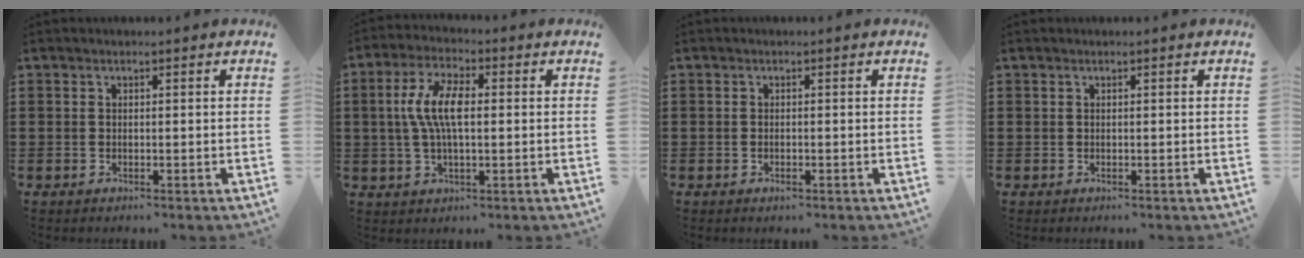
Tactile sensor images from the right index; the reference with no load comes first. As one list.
[{"total": 7.7, "force": [0.4, 2.8, 7.2], "torque": [-0.160, 0.000, -0.003]}, {"total": 0.7, "force": [-0.3, 0.2, 0.5], "torque": [-0.011, -0.004, -0.005]}, {"total": 0.0}]